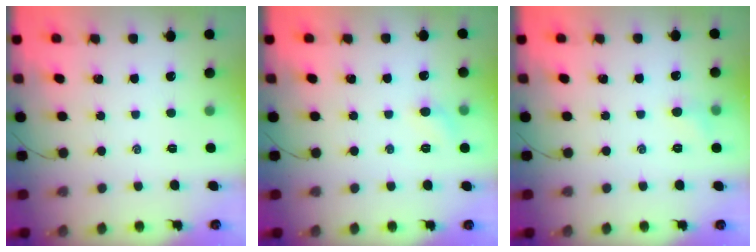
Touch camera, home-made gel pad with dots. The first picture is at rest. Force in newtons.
{"total": 5.5, "press": 5.2, "slide": 1.8}
{"total": 5.0, "press": 4.8, "slide": 1.6}